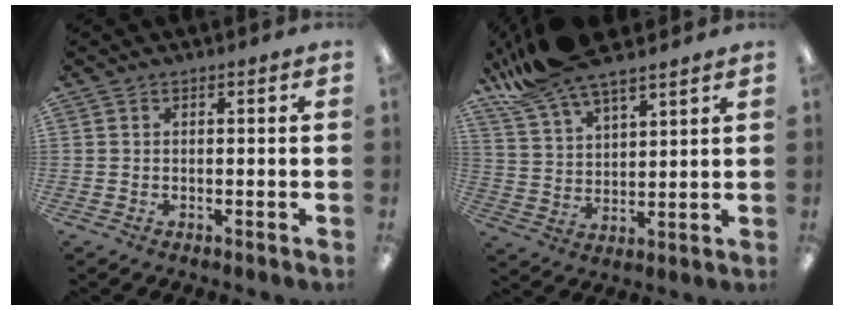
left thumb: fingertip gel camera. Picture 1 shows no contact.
{"total": 13.1, "force": [11.2, 3.3, 5.9], "torque": [-0.135, -0.051, 0.207]}